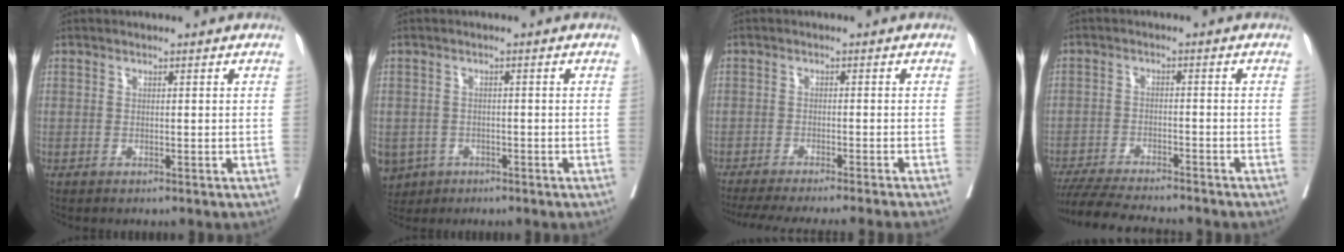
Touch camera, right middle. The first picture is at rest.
{"total": 7.2, "force": [-3.8, 5.9, 1.6], "torque": [-0.050, 0.001, -0.057]}
{"total": 16.4, "force": [-14.6, -0.9, 7.3], "torque": [-0.104, -0.046, -0.205]}
{"total": 13.8, "force": [-12.4, 1.1, 5.9], "torque": [-0.091, -0.024, -0.186]}